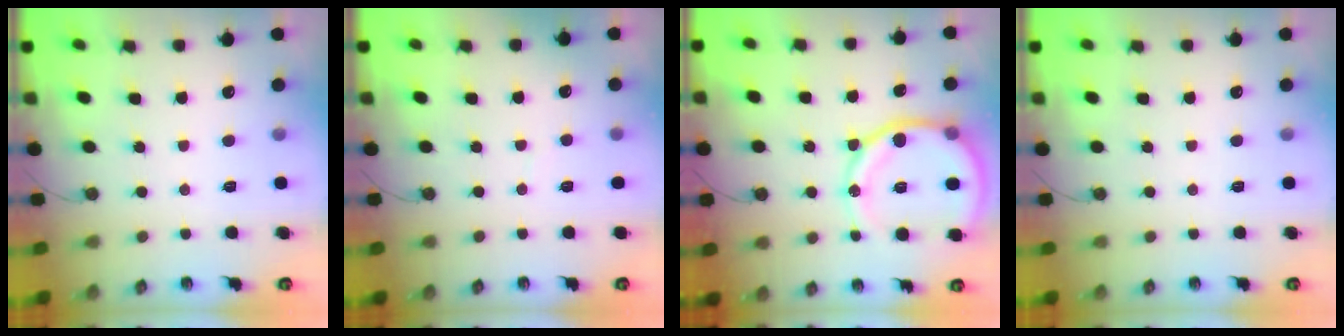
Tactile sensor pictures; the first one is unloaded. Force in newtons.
{"total": 1.6, "press": 1.5, "slide": 0.1}
{"total": 16.4, "press": 16.3, "slide": 1.9}
{"total": 0.0}